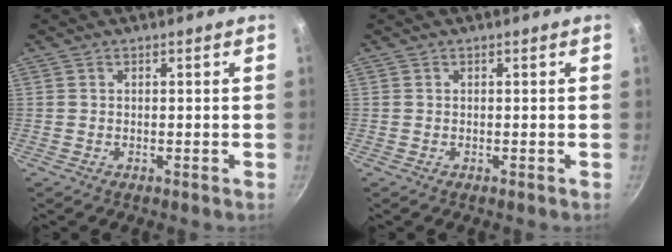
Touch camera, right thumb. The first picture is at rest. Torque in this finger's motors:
{"motor_torque": [0.00, 0.00, 0.00, 0.00, 0.00]}